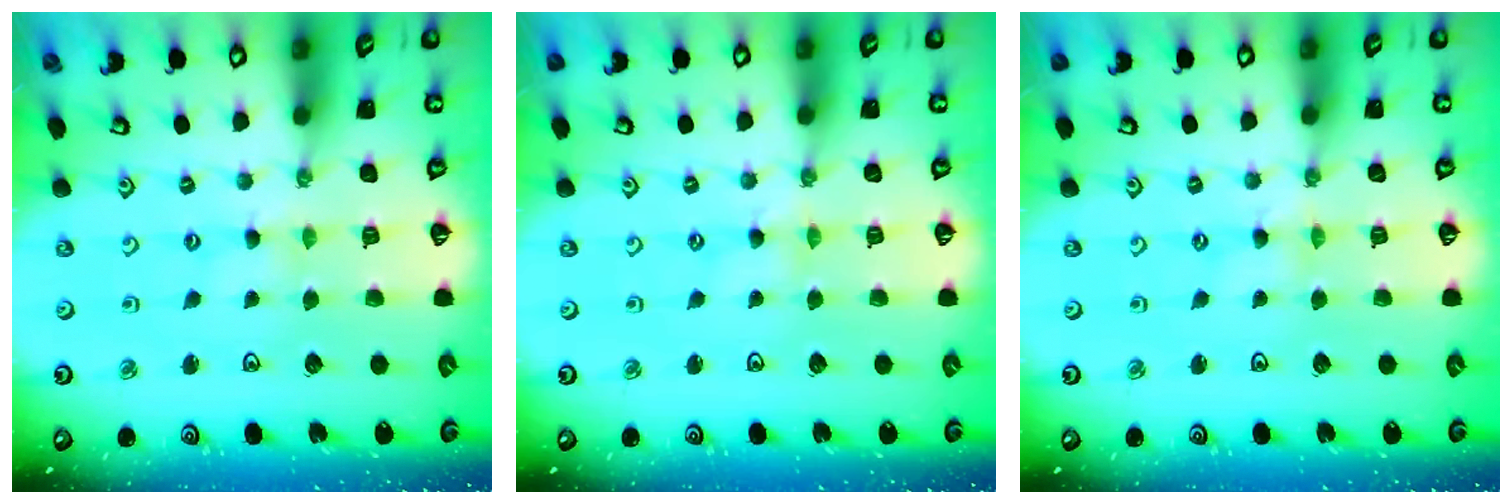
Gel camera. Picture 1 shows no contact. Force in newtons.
{"total": 0.0}
{"total": 0.0}